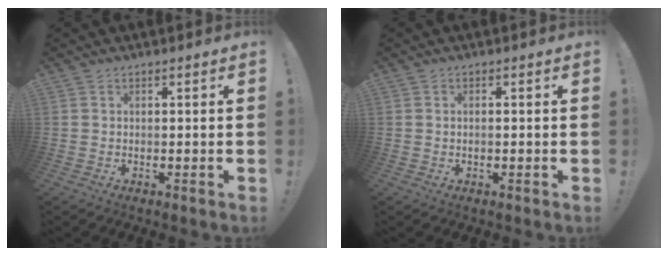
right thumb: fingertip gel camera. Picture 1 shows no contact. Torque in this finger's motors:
{"motor_torque": [0.05, -0.39, 0.06, 0.24, -0.02]}